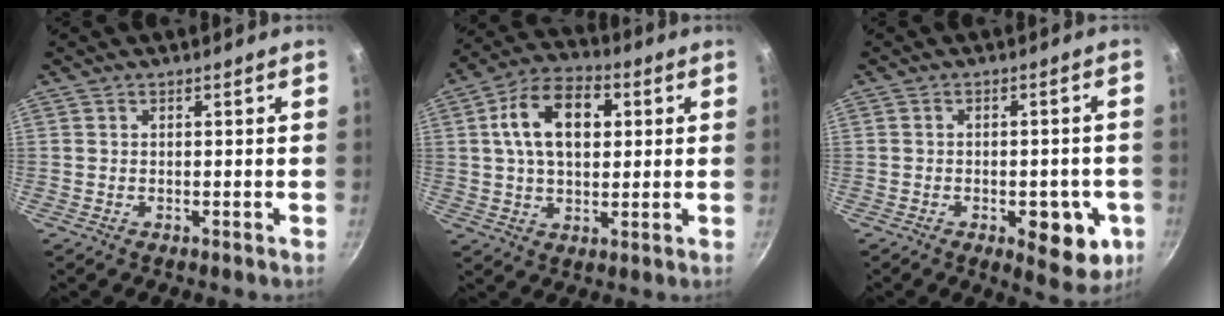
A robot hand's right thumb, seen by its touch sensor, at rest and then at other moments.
{"total": 13.9, "force": [3.1, 8.9, 10.3], "torque": [-0.151, 0.015, 0.040]}
{"total": 10.5, "force": [-3.5, 5.0, 8.5], "torque": [-0.068, 0.006, -0.038]}